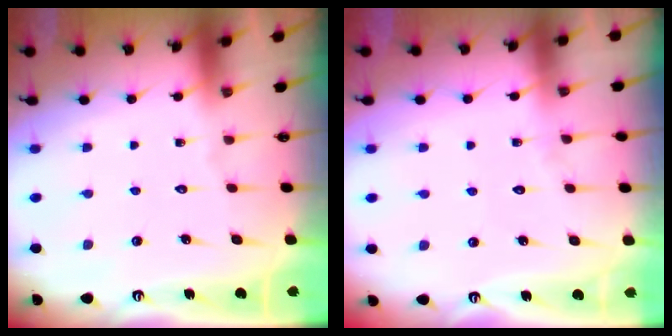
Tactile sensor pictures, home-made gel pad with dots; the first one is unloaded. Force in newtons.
{"total": 4.3, "press": 4.3, "slide": 0.4}